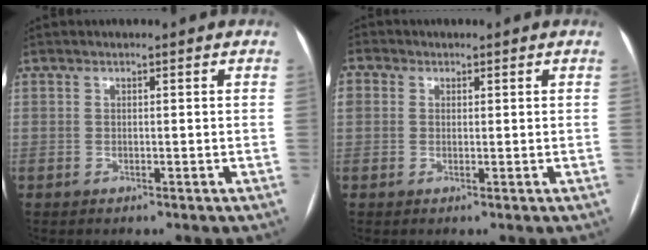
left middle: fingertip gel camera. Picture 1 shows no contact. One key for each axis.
{"total": 1.2, "fx": -0.2, "fy": 1.1, "fz": 0.3, "tx": -0.017, "ty": 0.006, "tz": 0.001}